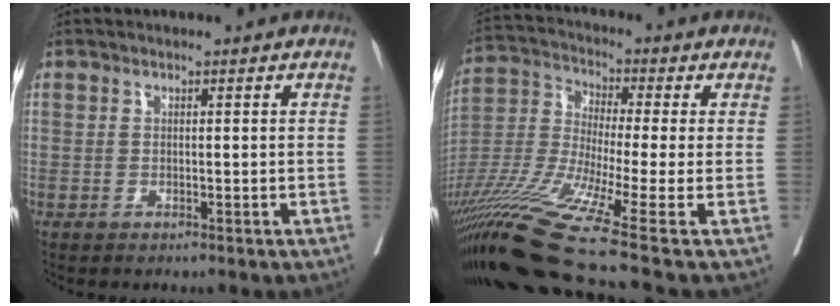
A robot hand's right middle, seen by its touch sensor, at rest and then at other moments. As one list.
[{"total": 17.4, "force": [-9.4, -2.3, 14.4], "torque": [-0.310, -0.048, -0.188]}]